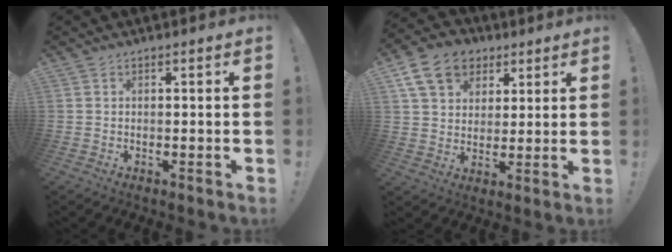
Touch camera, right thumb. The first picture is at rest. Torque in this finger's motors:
{"motor_torque": [0.90, 2.51, 0.54, 0.31, 0.03]}